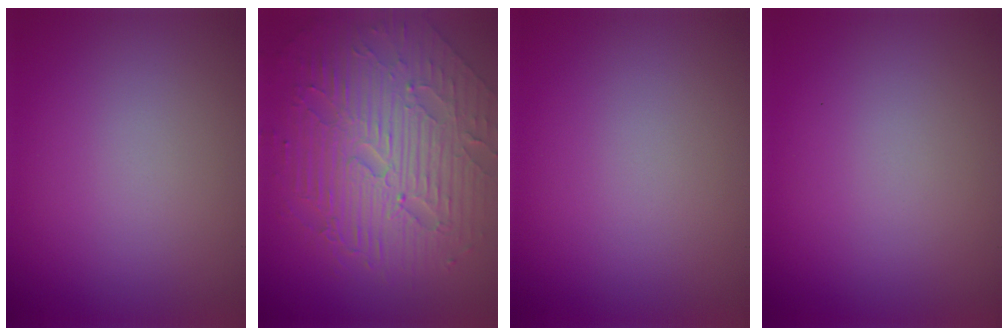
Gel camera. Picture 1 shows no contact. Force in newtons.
{"total": 10.0, "press": 6.7, "slide": 7.5}
{"total": 0.0}
{"total": 0.0}